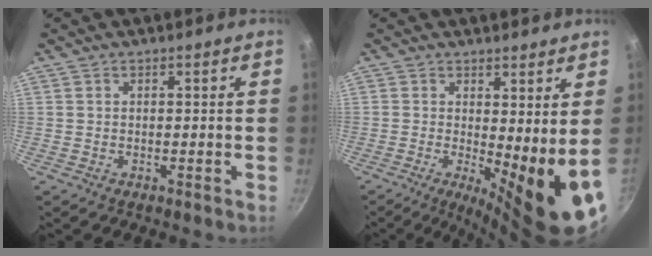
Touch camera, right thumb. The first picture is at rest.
{"total": 10.2, "force": [-0.7, 2.1, 9.9], "torque": [-0.119, -0.016, -0.006]}